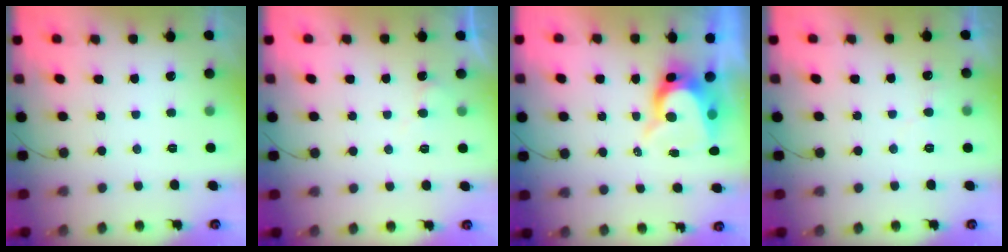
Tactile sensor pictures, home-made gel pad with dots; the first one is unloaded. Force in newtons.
{"total": 4.0, "press": 3.9, "slide": 0.4}
{"total": 9.3, "press": 9.3, "slide": 0.8}
{"total": 5.4, "press": 5.3, "slide": 0.5}